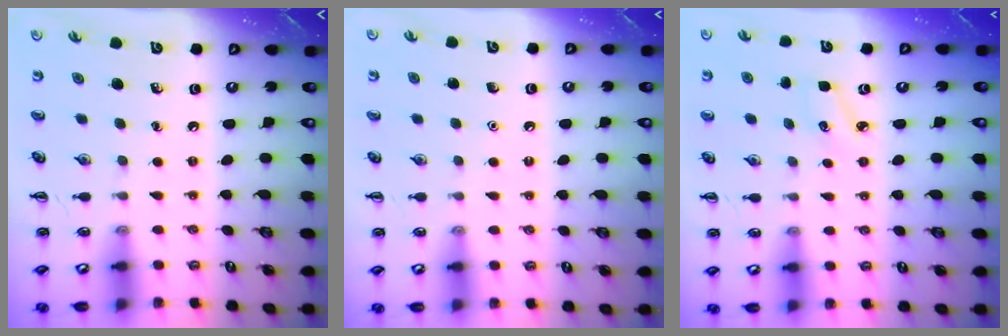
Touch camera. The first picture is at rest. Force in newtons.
{"total": 1.5, "press": 1.5, "slide": 0.2}
{"total": 4.6, "press": 4.3, "slide": 1.4}